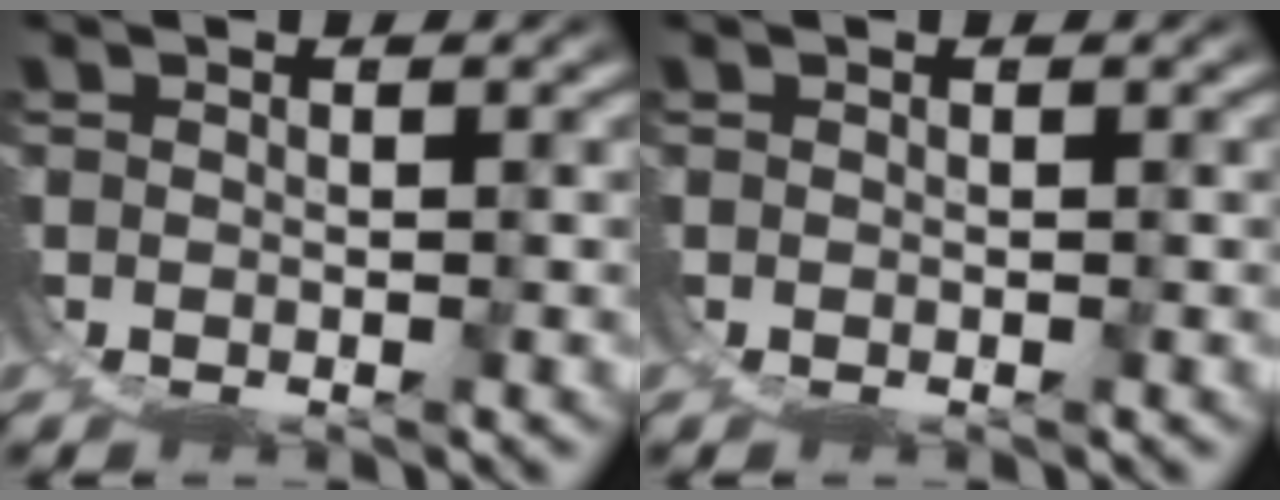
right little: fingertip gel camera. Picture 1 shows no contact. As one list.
[{"total": 0.0}]